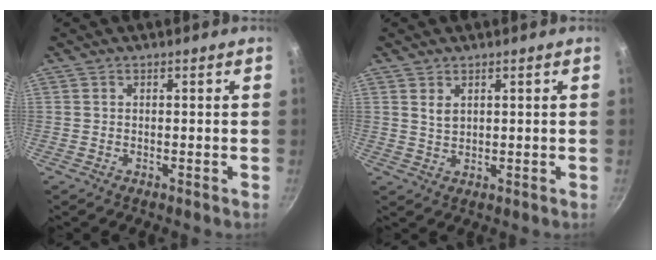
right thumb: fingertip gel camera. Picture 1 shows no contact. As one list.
[{"total": 2.3, "force": [1.2, 1.4, 1.4], "torque": [-0.022, -0.007, 0.026]}]